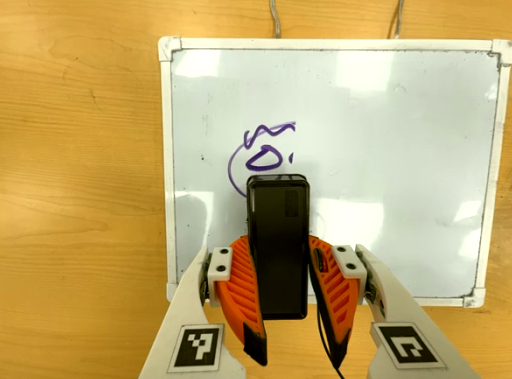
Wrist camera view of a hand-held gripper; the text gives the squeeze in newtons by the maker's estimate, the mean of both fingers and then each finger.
{"total": 10.3, "left": 8.4, "right": 12.2}